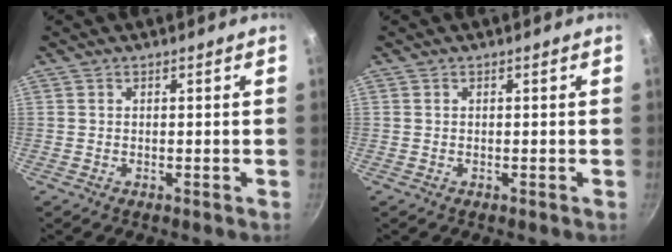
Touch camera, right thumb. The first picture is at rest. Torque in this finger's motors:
{"motor_torque": [-0.16, 0.16, 0.01, -0.01, 0.04]}